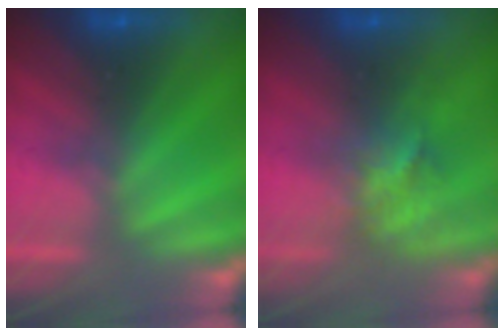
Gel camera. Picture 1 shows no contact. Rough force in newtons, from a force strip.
{"total": 2.7}